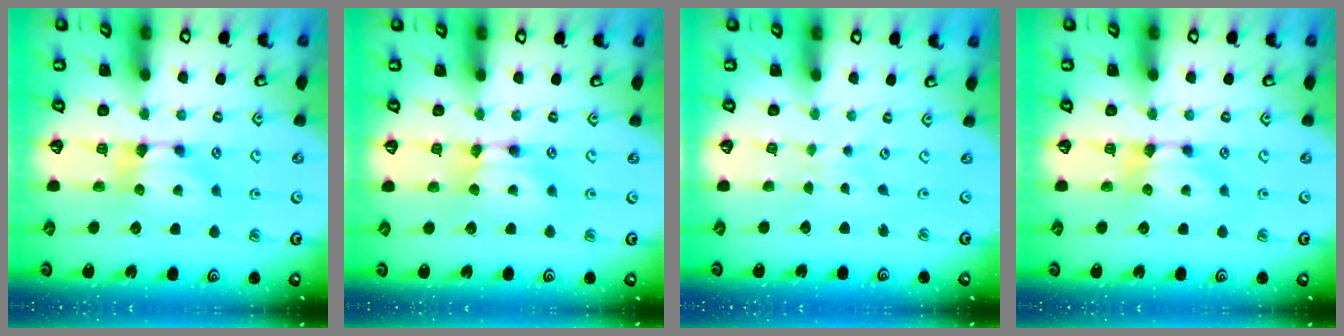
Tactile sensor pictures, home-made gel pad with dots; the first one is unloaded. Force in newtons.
{"total": 1.7, "press": 1.7, "slide": 0.1}
{"total": 4.5, "press": 4.5, "slide": 0.2}
{"total": 0.0}